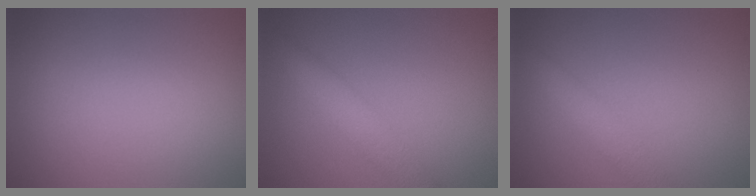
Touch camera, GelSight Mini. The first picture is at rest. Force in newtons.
{"total": 2.8, "press": 2.8, "slide": 0.1}
{"total": 2.2, "press": 2.2, "slide": 0.1}